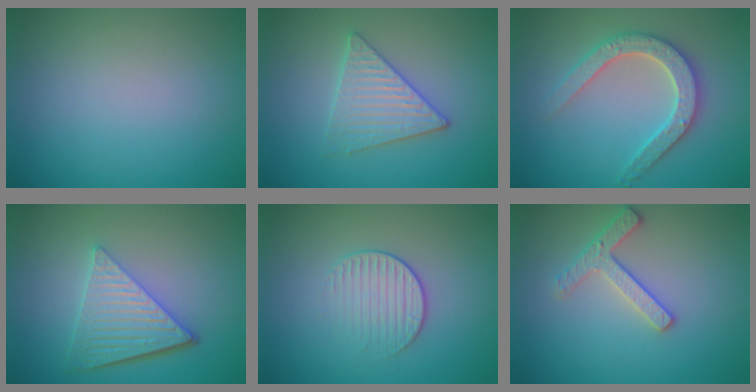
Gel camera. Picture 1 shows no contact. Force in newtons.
{"total": 3.3, "press": 3.2, "slide": 0.3}
{"total": 4.6, "press": 4.6, "slide": 0.8}
{"total": 5.8, "press": 4.4, "slide": 3.8}
{"total": 2.0, "press": 1.4, "slide": 1.4}
{"total": 2.5, "press": 2.4, "slide": 0.3}